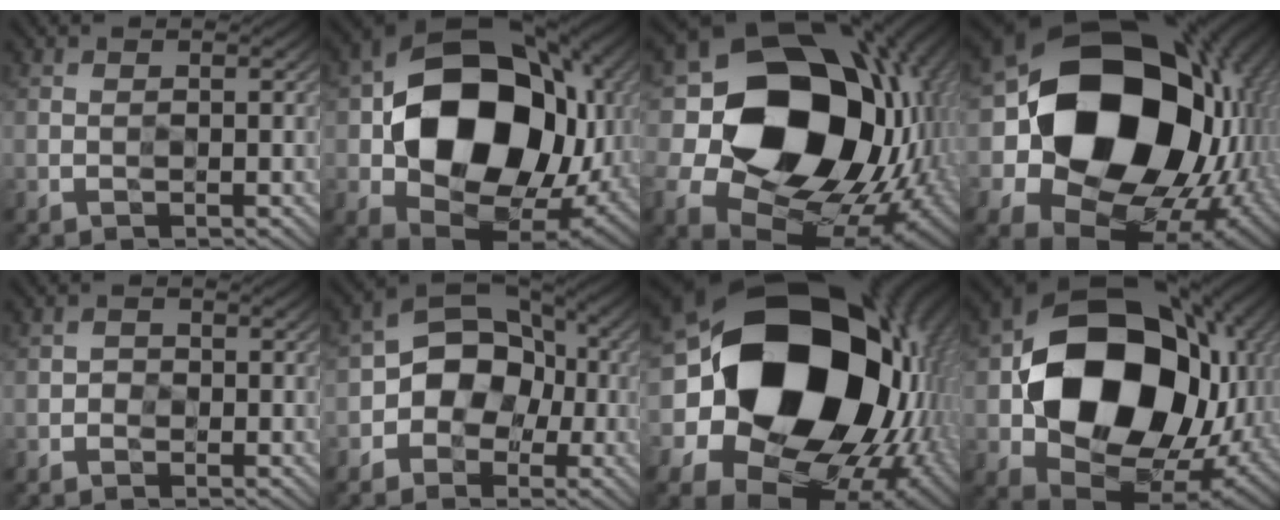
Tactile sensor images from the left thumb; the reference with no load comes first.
{"total": 18.0, "force": [1.3, 13.4, 11.9], "torque": [-0.204, -0.032, 0.041]}
{"total": 19.7, "force": [2.0, 16.0, 11.3], "torque": [-0.216, -0.030, 0.064]}
{"total": 20.6, "force": [2.5, 16.7, 11.8], "torque": [-0.243, -0.049, 0.088]}
{"total": 1.4, "force": [-0.7, 1.2, 0.1], "torque": [0.001, -0.001, -0.016]}
{"total": 7.4, "force": [-1.6, 6.2, 3.8], "torque": [-0.049, 0.003, -0.050]}
{"total": 23.5, "force": [2.6, 18.9, 13.7], "torque": [-0.269, -0.056, 0.056]}
{"total": 18.2, "force": [1.4, 14.0, 11.5], "torque": [-0.207, -0.036, 0.046]}